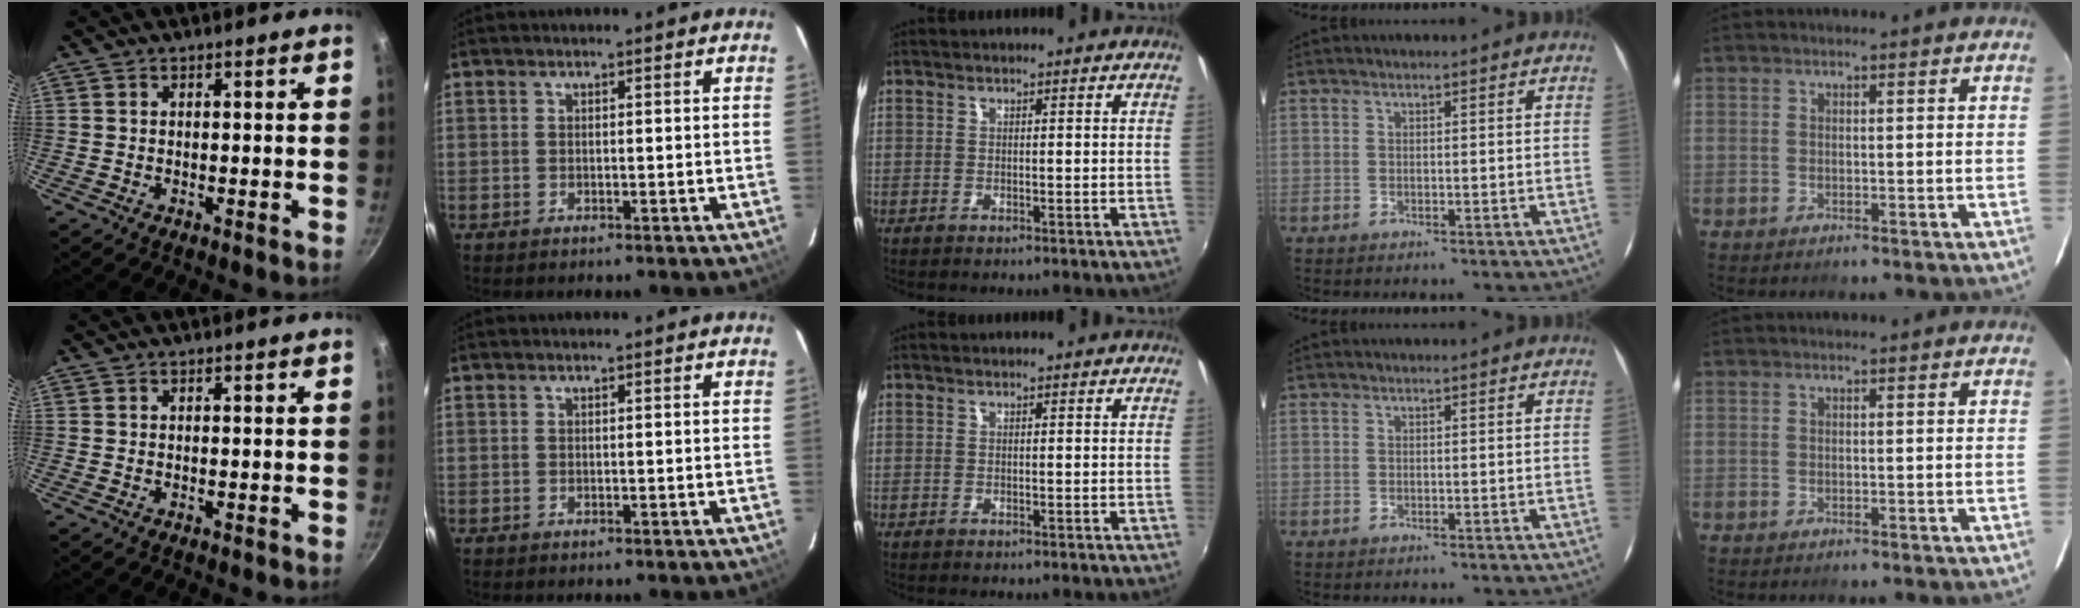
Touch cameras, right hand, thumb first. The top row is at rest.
{}